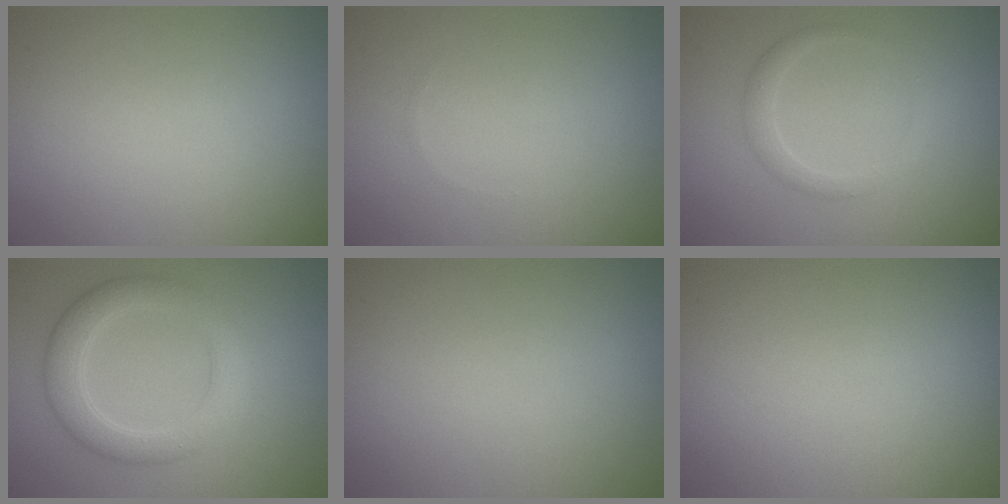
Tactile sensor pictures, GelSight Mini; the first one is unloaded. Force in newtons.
{"total": 0.0}
{"total": 1.6, "press": 1.6, "slide": 0.1}
{"total": 4.1, "press": 4.1, "slide": 0.3}
{"total": 0.0}
{"total": 0.0}